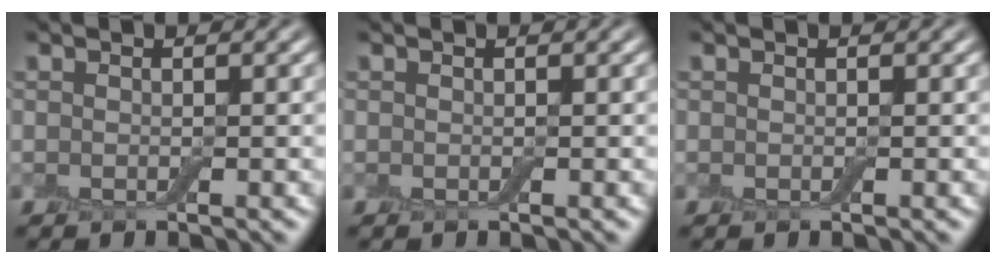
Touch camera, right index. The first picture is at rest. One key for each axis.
{"total": 0.0}
{"total": 0.0}